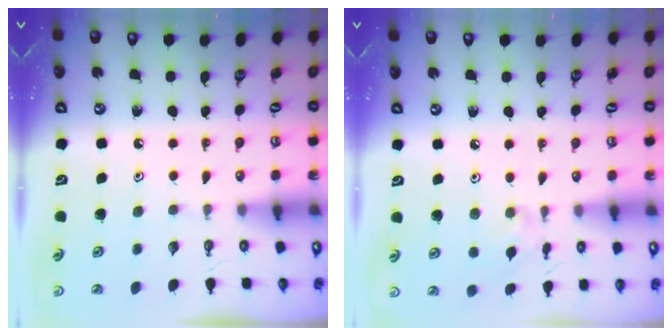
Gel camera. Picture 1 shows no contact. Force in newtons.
{"total": 2.6, "press": 2.6, "slide": 0.5}